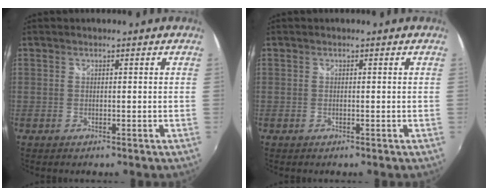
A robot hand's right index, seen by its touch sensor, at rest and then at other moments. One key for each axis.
{"total": 0.0}